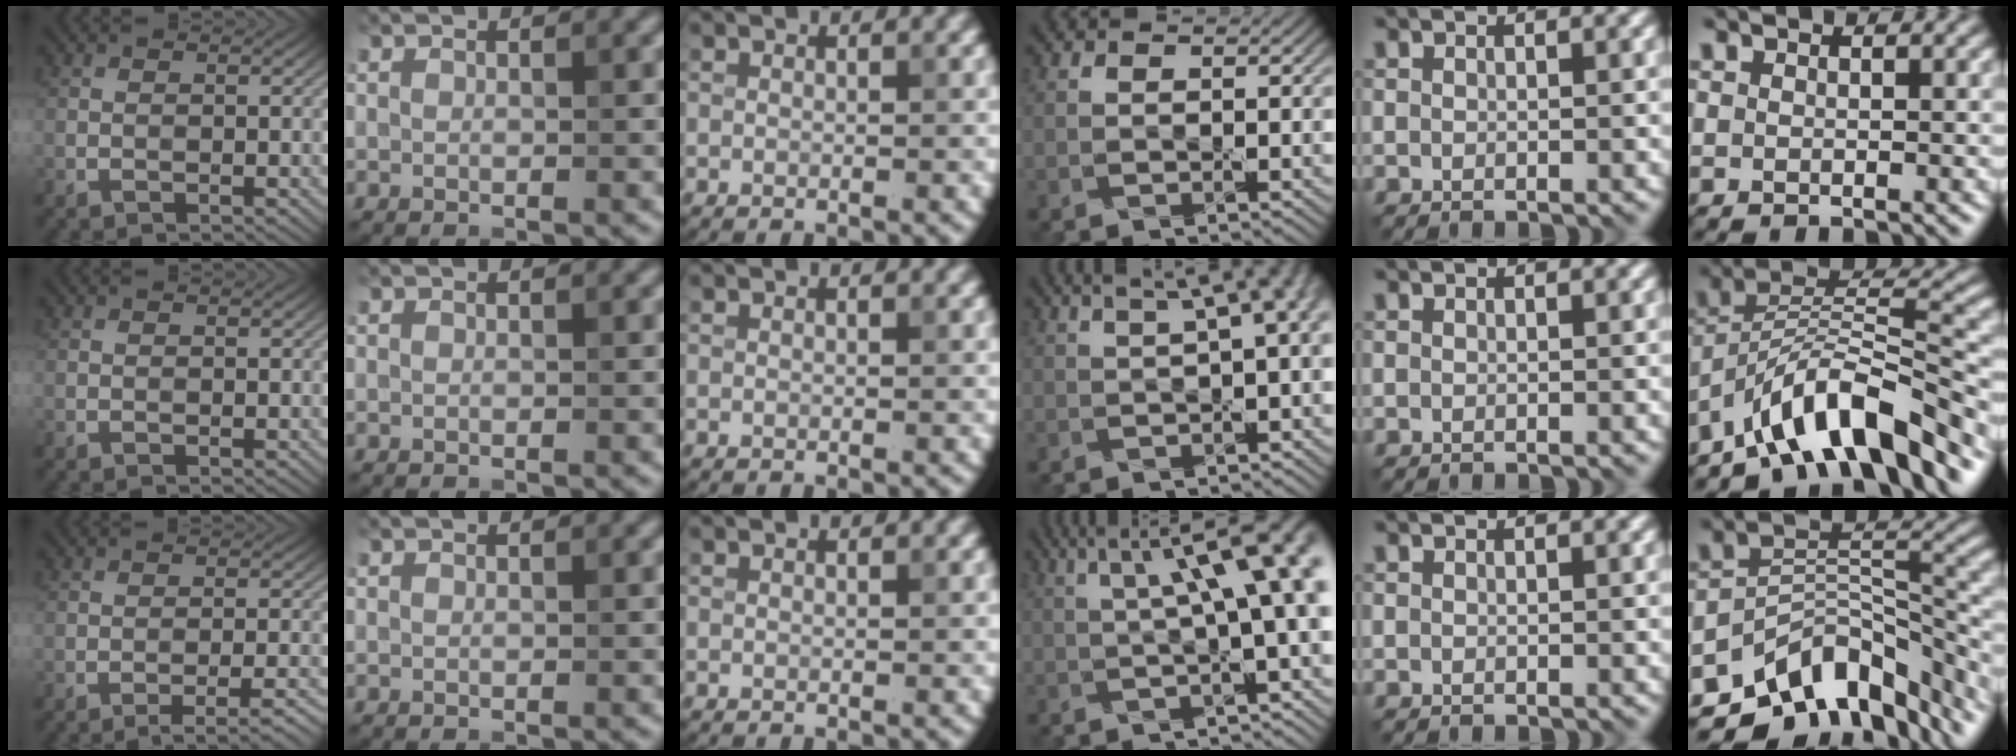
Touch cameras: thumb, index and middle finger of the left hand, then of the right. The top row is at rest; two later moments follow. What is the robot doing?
{"motion": "pour", "object": "sugar"}